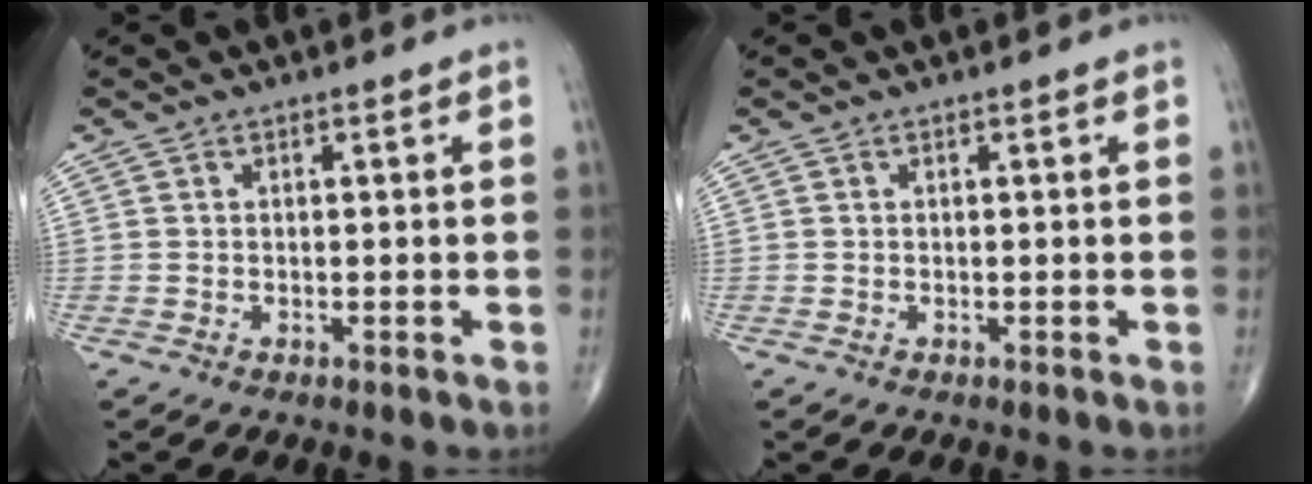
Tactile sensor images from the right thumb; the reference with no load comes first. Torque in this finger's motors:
{"motor_torque": [-0.02, 0.00, -0.01, 0.01, 0.01]}